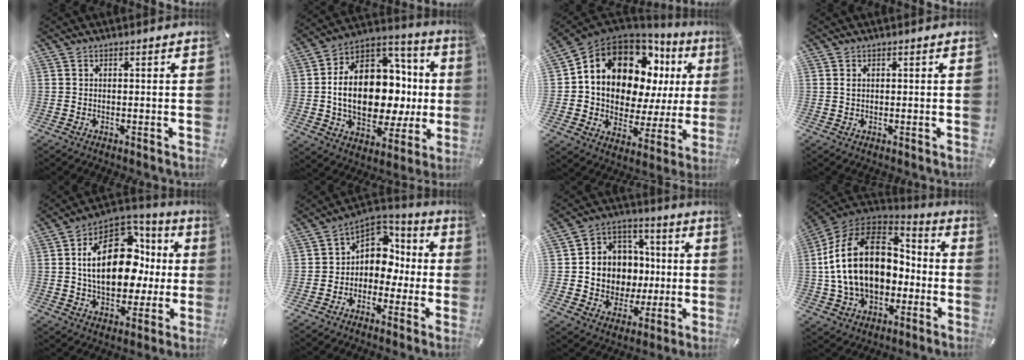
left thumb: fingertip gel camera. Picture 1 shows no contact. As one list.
[{"total": 21.1, "force": [-1.4, 15.0, 14.8], "torque": [-0.256, -0.012, -0.015]}, {"total": 15.7, "force": [8.0, 10.5, 8.4], "torque": [-0.143, -0.068, 0.137]}, {"total": 0.8, "force": [0.2, 0.5, 0.6], "torque": [-0.012, 0.002, 0.004]}, {"total": 23.3, "force": [2.8, 15.2, 17.4], "torque": [-0.289, 0.003, 0.055]}, {"total": 9.9, "force": [0.6, 8.8, 4.5], "torque": [-0.078, -0.009, 0.014]}, {"total": 11.6, "force": [-0.7, 11.4, 2.2], "torque": [-0.033, -0.006, 0.005]}, {"total": 23.2, "force": [0.5, 16.7, 16.1], "torque": [-0.325, 0.012, 0.013]}]